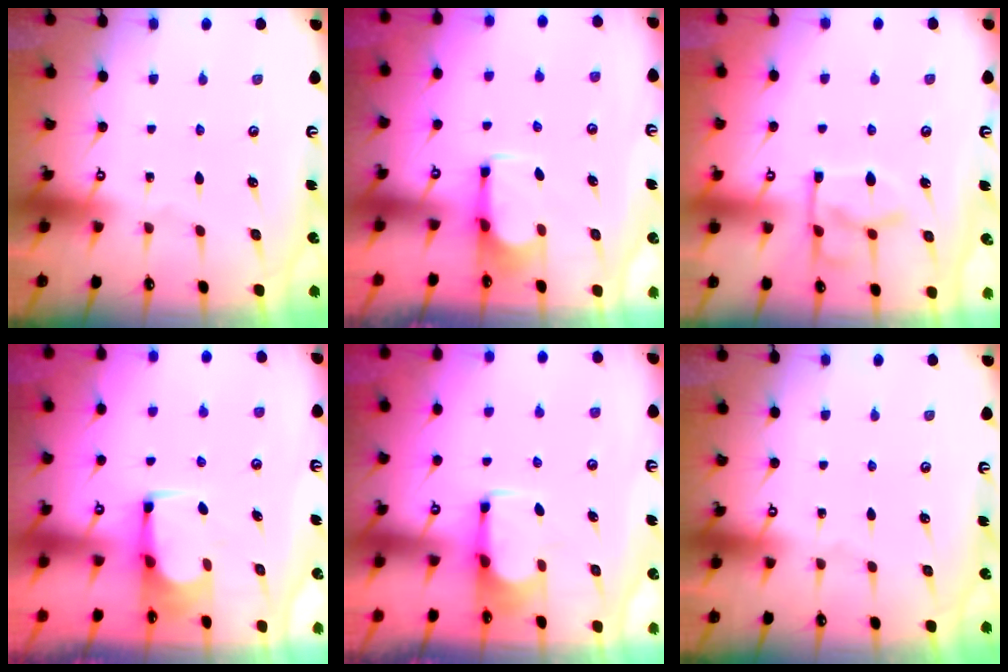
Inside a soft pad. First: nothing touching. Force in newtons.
{"total": 2.8, "press": 2.6, "slide": 0.8}
{"total": 11.7, "press": 11.6, "slide": 0.9}
{"total": 1.8, "press": 1.7, "slide": 0.3}
{"total": 1.8, "press": 1.5, "slide": 0.9}
{"total": 0.0}